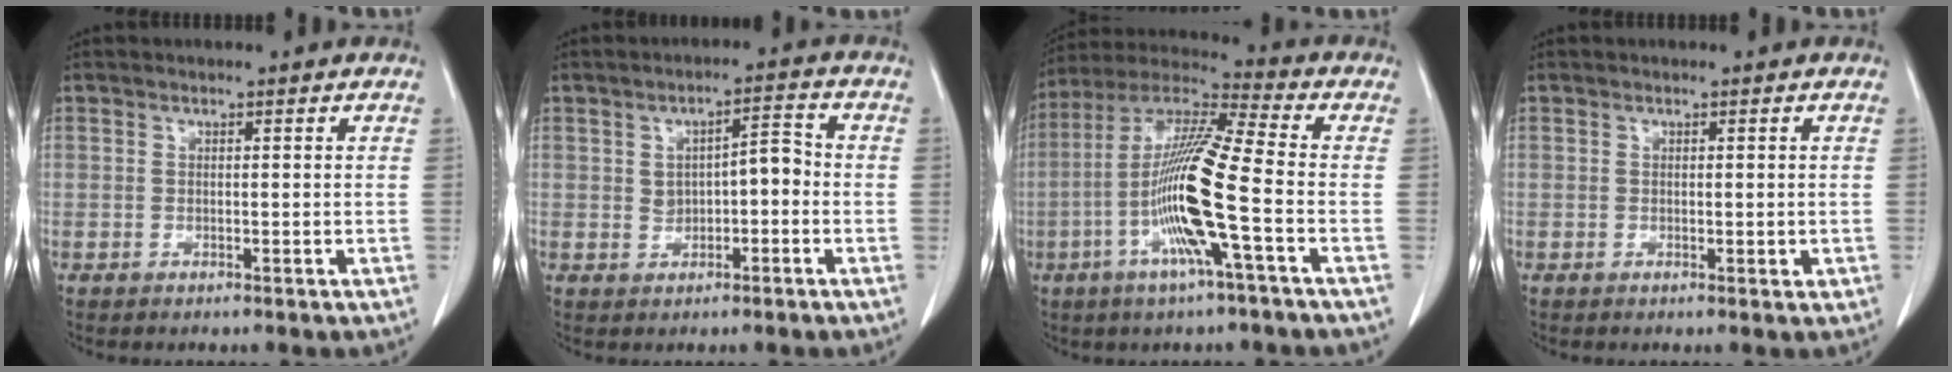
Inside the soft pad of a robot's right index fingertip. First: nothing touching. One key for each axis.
{"total": 4.7, "fx": -0.2, "fy": 2.3, "fz": 4.1, "tx": -0.061, "ty": 0.025, "tz": 0.004}
{"total": 15.5, "fx": -4.1, "fy": -0.2, "fz": 14.9, "tx": -0.298, "ty": -0.001, "tz": -0.088}
{"total": 1.3, "fx": -0.2, "fy": 0.4, "fz": 1.2, "tx": -0.014, "ty": -0.001, "tz": 0.002}